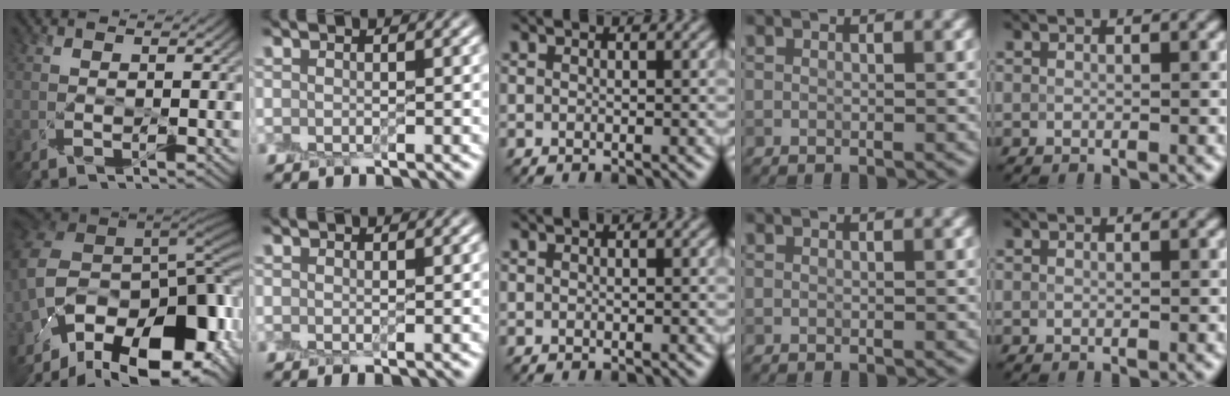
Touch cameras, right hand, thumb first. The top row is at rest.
{"thumb": {"total": 17.8, "force": [-7.4, 11.4, 11.6], "torque": [-0.214, -0.017, -0.092]}, "index": {"total": 0.6, "force": [0.5, 0.0, 0.3], "torque": [-0.004, 0.002, 0.010]}}